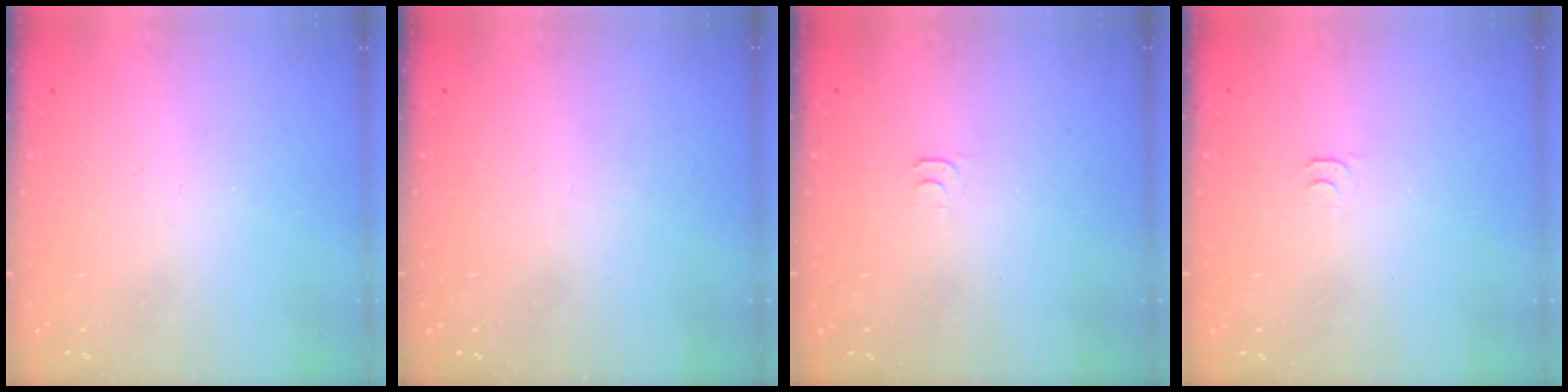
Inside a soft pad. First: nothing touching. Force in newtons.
{"total": 0.0}
{"total": 2.8, "press": 2.7, "slide": 0.5}
{"total": 2.8, "press": 2.7, "slide": 0.5}